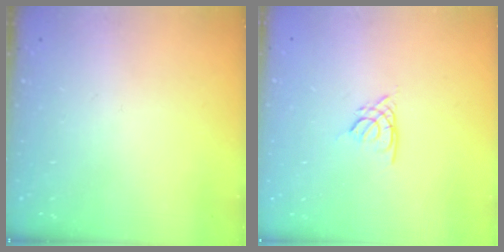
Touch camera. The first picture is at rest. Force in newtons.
{"total": 2.2, "press": 2.1, "slide": 0.5}